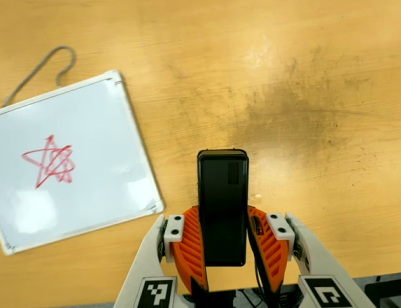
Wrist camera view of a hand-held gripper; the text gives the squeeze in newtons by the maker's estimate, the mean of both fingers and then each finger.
{"total": 4.5, "left": 3.2, "right": 5.8}